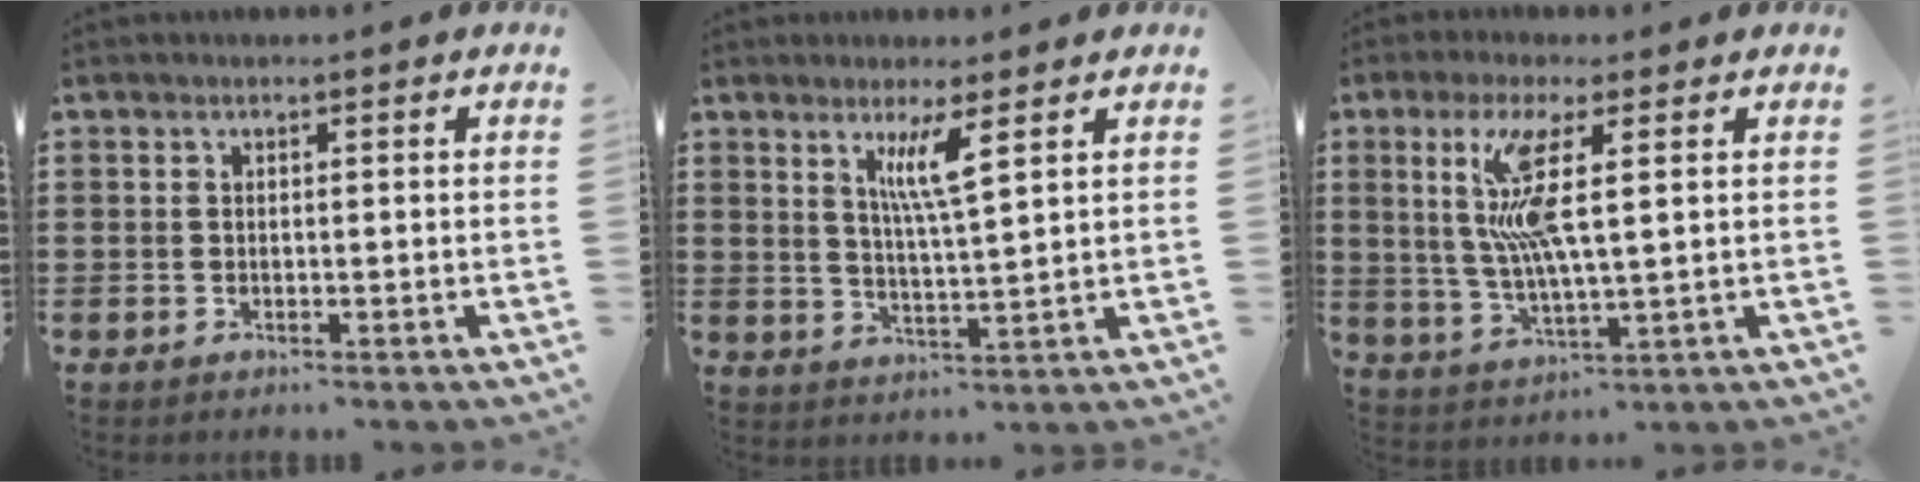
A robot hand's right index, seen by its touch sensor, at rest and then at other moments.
{"total": 5.3, "force": [2.8, 0.2, 4.4], "torque": [-0.096, -0.001, 0.046]}
{"total": 9.4, "force": [2.5, 1.6, 8.9], "torque": [-0.196, -0.009, 0.034]}